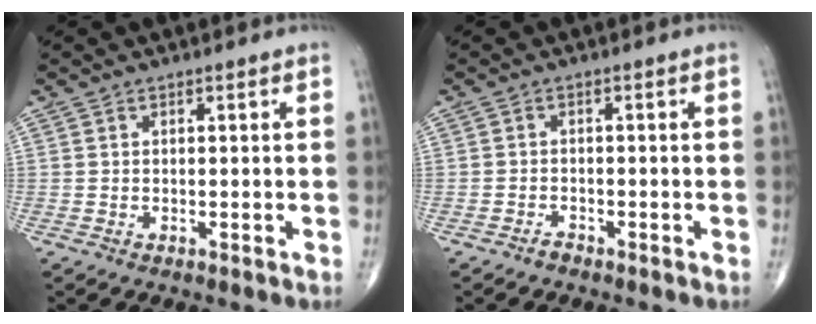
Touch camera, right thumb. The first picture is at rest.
{"total": 1.2, "force": [-1.0, 0.5, 0.2], "torque": [-0.004, 0.001, -0.022]}